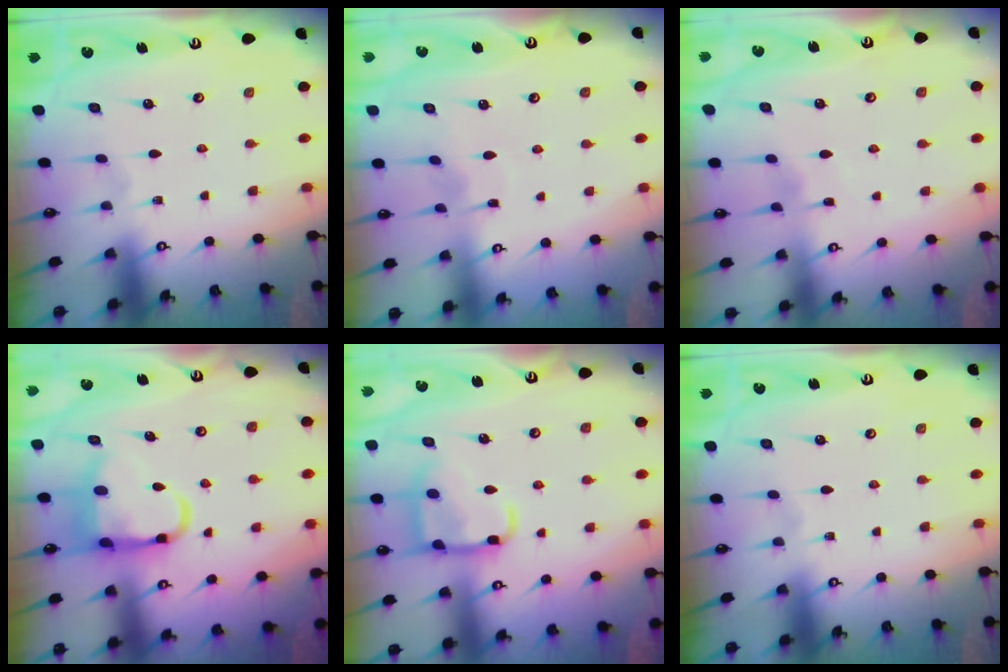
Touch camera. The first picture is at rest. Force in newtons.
{"total": 2.3, "press": 2.3, "slide": 0.3}
{"total": 3.6, "press": 3.6, "slide": 0.4}
{"total": 10.6, "press": 10.6, "slide": 1.1}
{"total": 14.2, "press": 14.1, "slide": 1.4}
{"total": 0.0}